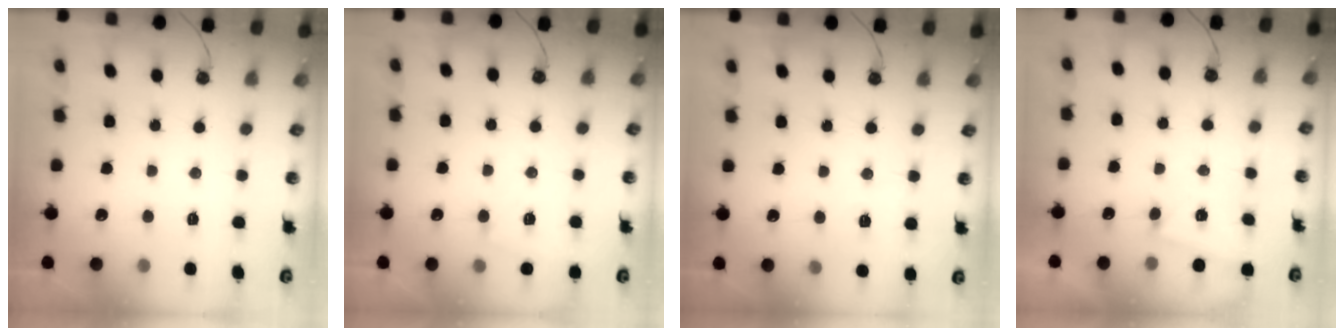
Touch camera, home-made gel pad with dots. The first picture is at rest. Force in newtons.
{"total": 3.6, "press": 2.9, "slide": 2.1}
{"total": 2.6, "press": 2.3, "slide": 1.2}
{"total": 2.9, "press": 2.4, "slide": 1.5}